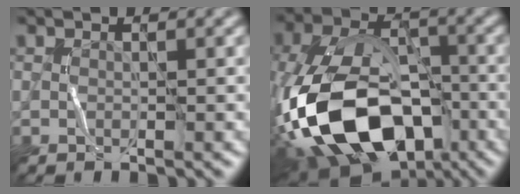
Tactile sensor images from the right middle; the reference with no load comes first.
{"total": 14.0, "force": [-6.0, 7.8, 10.0], "torque": [-0.195, -0.008, -0.110]}